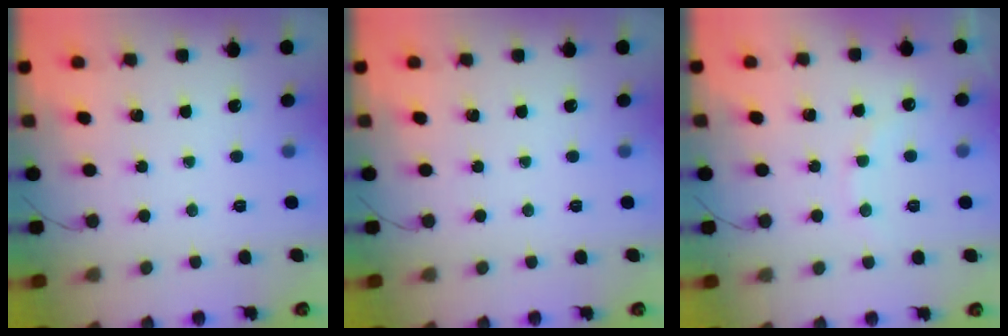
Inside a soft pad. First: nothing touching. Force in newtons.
{"total": 0.0}
{"total": 6.6, "press": 6.5, "slide": 1.1}